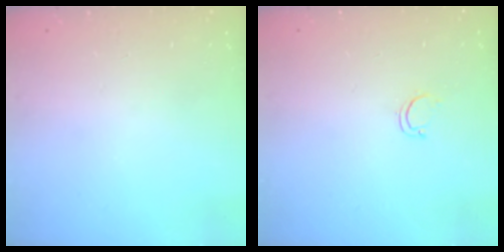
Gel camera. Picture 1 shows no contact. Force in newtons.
{"total": 2.8, "press": 2.8, "slide": 0.2}